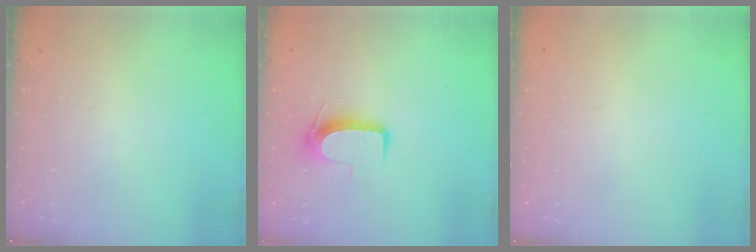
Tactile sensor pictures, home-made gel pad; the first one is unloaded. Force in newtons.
{"total": 8.8, "press": 8.8, "slide": 0.8}
{"total": 0.0}